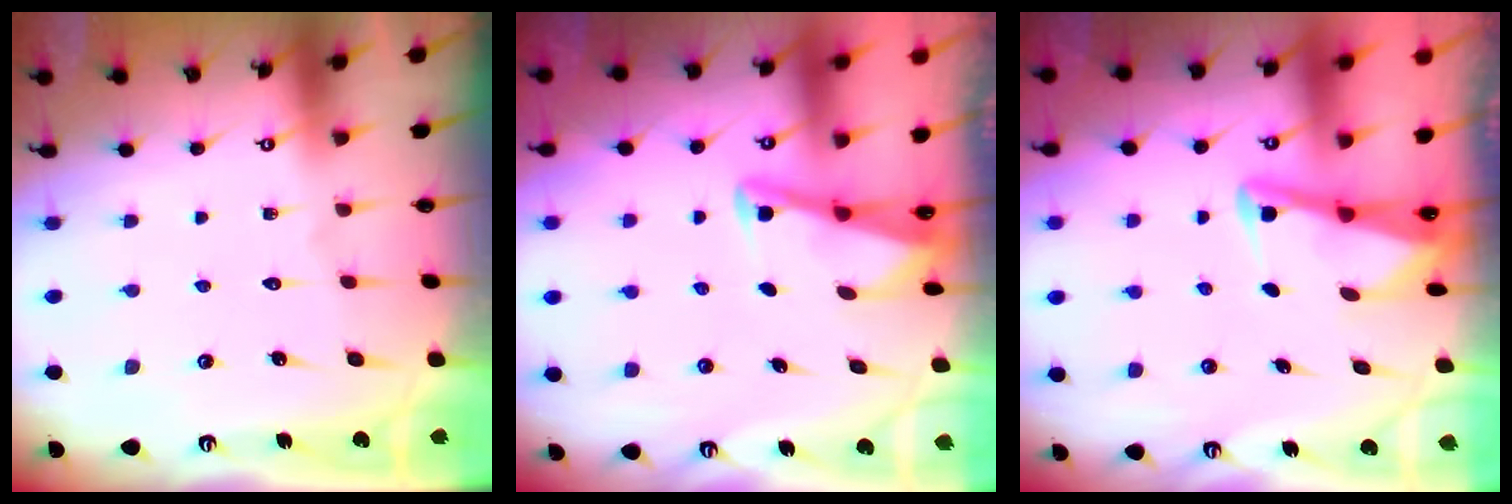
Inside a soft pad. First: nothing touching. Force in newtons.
{"total": 2.8, "press": 2.8, "slide": 0.4}
{"total": 2.9, "press": 2.9, "slide": 0.4}